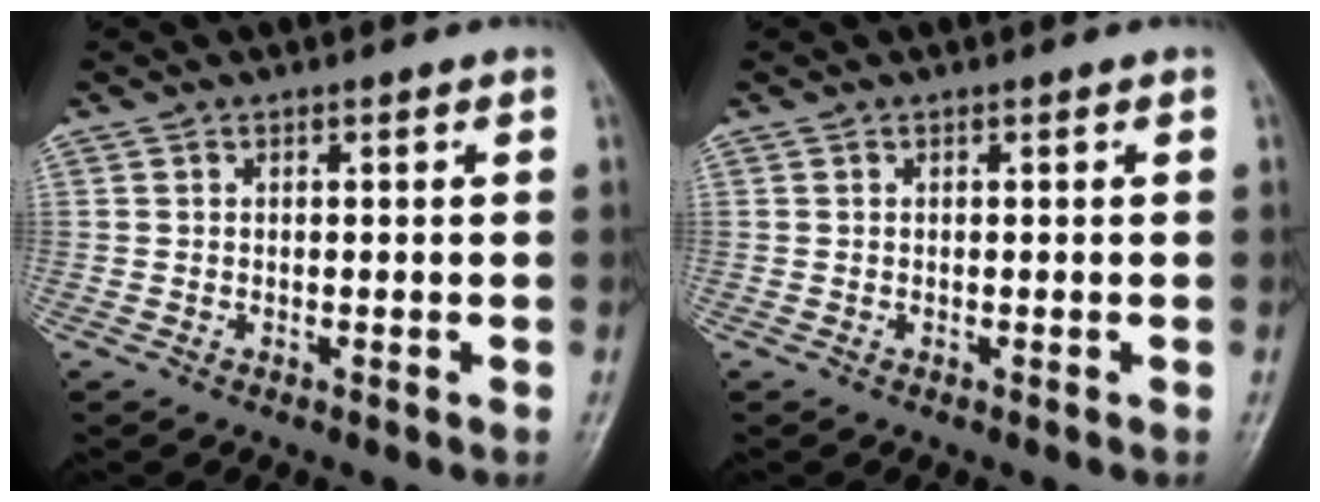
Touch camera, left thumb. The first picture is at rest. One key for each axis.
{"total": 0.0}